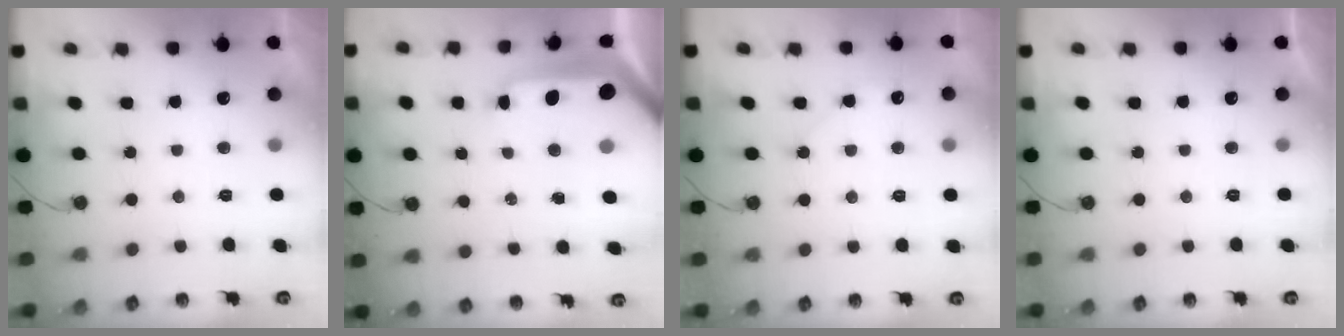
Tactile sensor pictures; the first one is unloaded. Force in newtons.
{"total": 14.8, "press": 14.7, "slide": 1.6}
{"total": 5.6, "press": 5.6, "slide": 0.6}
{"total": 0.0}